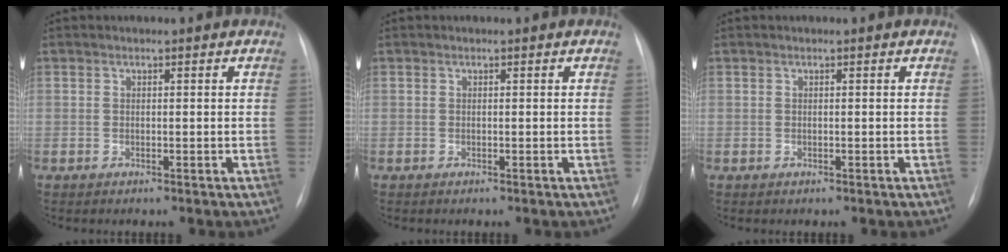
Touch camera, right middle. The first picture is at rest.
{"total": 0.0}
{"total": 0.0}